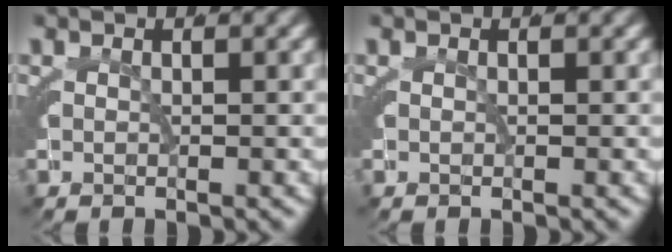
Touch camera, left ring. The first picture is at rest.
{"total": 0.0}